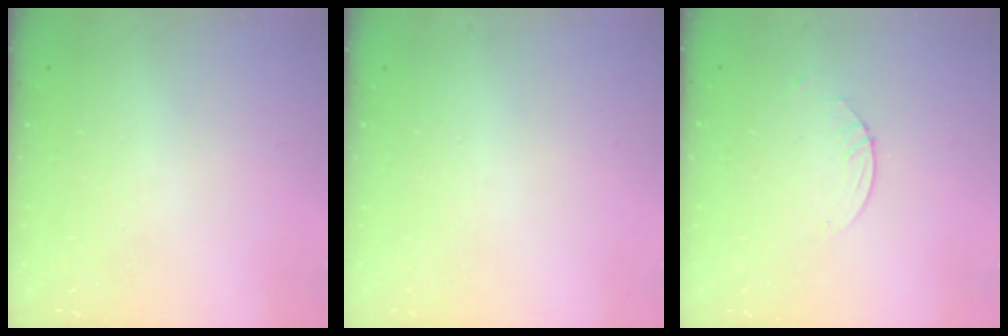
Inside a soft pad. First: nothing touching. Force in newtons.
{"total": 0.0}
{"total": 0.8, "press": 0.8, "slide": 0.2}